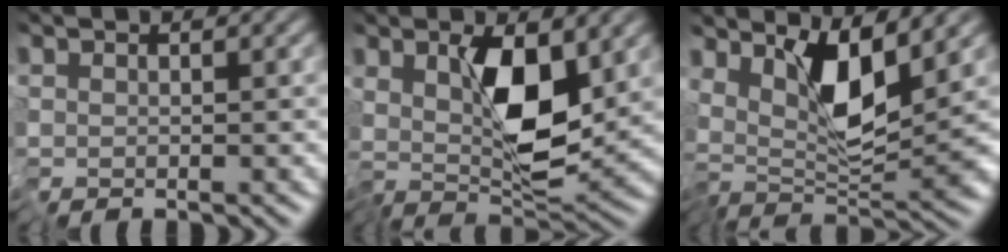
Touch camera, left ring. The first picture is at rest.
{"total": 6.1, "force": [1.2, 2.0, 5.6], "torque": [-0.094, -0.017, 0.022]}
{"total": 6.0, "force": [2.3, 1.2, 5.4], "torque": [-0.095, -0.017, 0.038]}